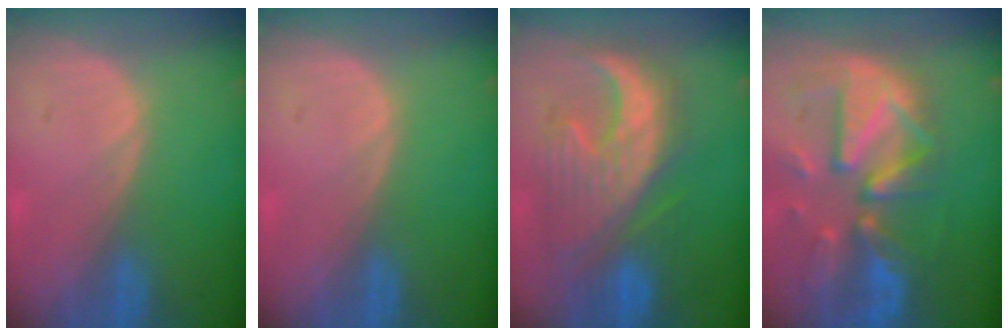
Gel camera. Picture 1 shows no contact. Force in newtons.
{"total": 0.0}
{"total": 10.8, "press": 10.5, "slide": 2.8}
{"total": 12.3, "press": 10.6, "slide": 6.1}